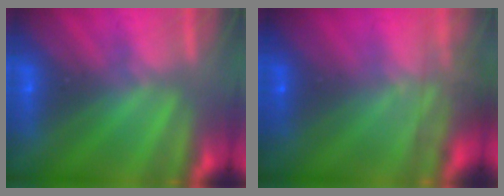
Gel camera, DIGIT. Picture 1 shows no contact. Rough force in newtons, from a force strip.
{"total": 7.6}